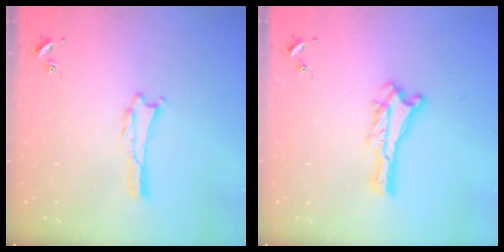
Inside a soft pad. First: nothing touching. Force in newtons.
{"total": 0.0}